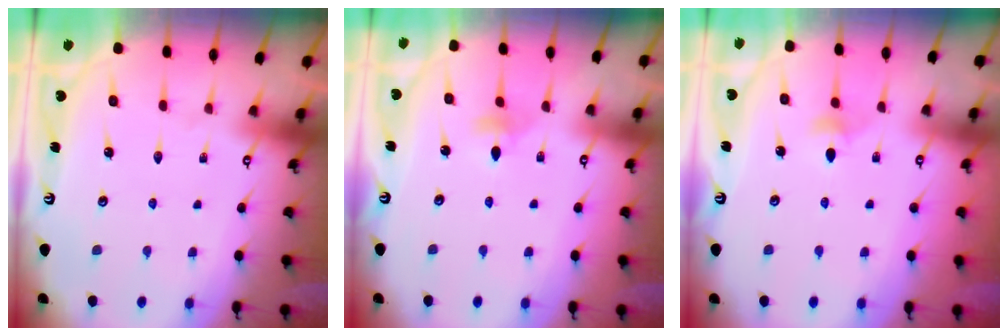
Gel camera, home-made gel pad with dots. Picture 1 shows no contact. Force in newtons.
{"total": 5.1, "press": 4.9, "slide": 1.1}
{"total": 3.8, "press": 3.7, "slide": 0.7}